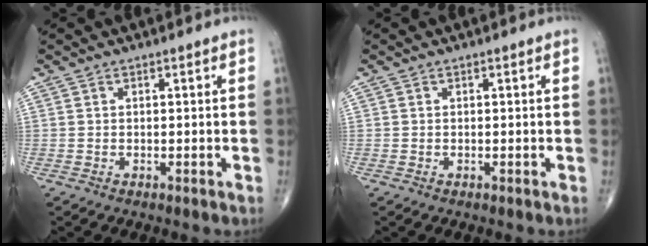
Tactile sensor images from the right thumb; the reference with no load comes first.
{"total": 0.0}